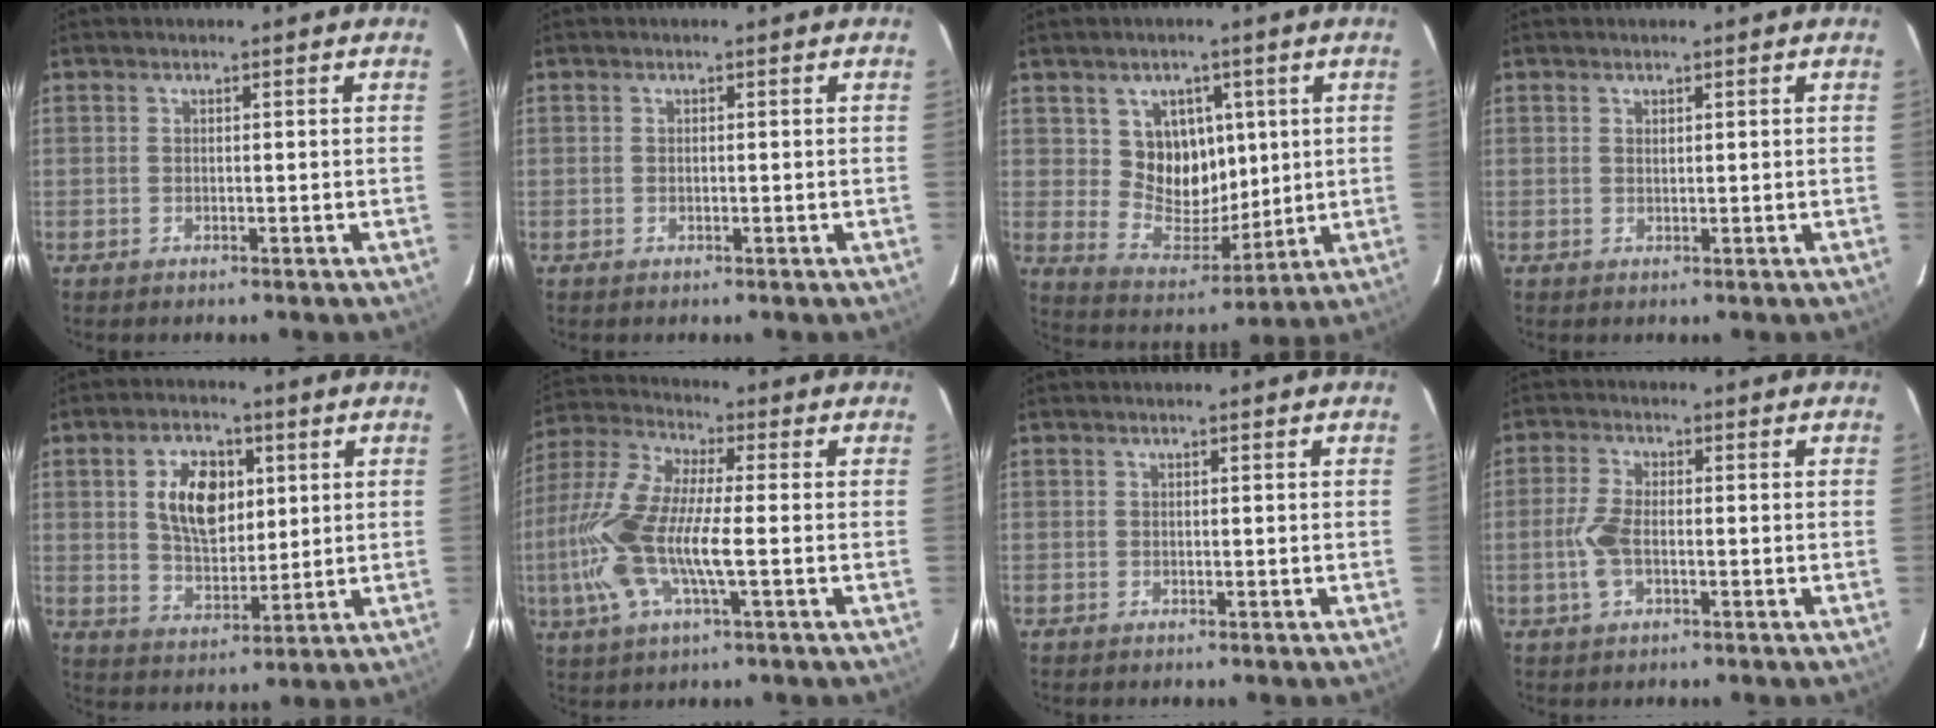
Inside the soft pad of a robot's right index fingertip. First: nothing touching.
{"total": 0.0}
{"total": 10.3, "force": [3.2, 8.7, 4.6], "torque": [-0.082, -0.003, 0.072]}
{"total": 0.5, "force": [0.4, 0.3, 0.2], "torque": [-0.003, 0.001, 0.009]}
{"total": 10.7, "force": [3.0, 6.4, 8.1], "torque": [-0.146, 0.015, 0.060]}
{"total": 16.2, "force": [-2.7, 4.1, 15.5], "torque": [-0.328, -0.002, -0.058]}
{"total": 0.0}
{"total": 5.2, "force": [-1.2, 2.4, 4.5], "torque": [-0.103, 0.002, -0.024]}